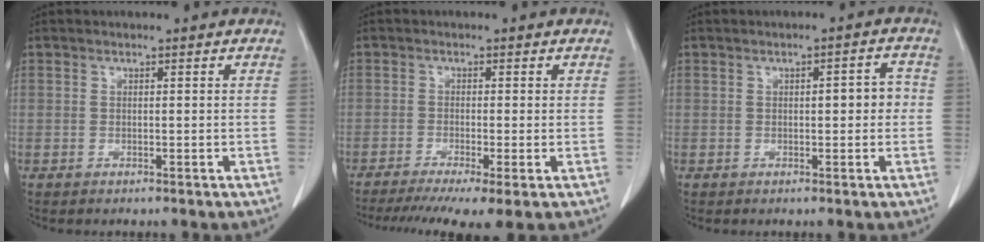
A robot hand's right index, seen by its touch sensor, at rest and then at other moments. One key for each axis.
{"total": 8.4, "fx": -5.7, "fy": 0.9, "fz": 6.2, "tx": -0.098, "ty": -0.014, "tz": -0.092}
{"total": 3.3, "fx": 0.1, "fy": 1.2, "fz": 3.1, "tx": -0.040, "ty": 0.013, "tz": 0.001}